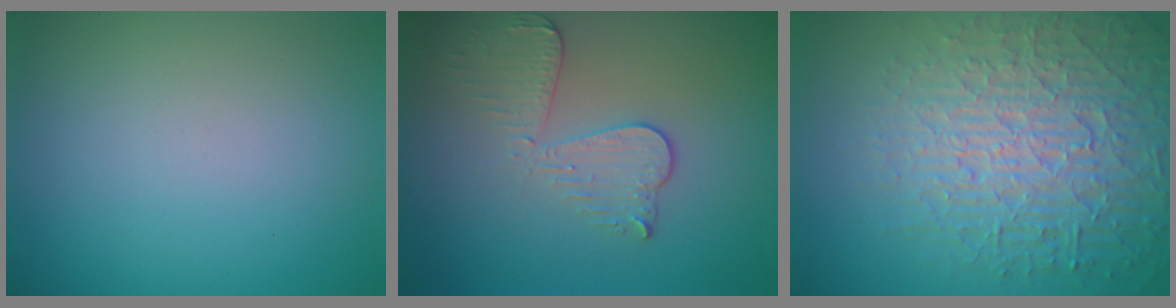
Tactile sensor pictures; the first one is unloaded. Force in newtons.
{"total": 3.4, "press": 3.0, "slide": 1.6}
{"total": 7.3, "press": 7.1, "slide": 1.8}